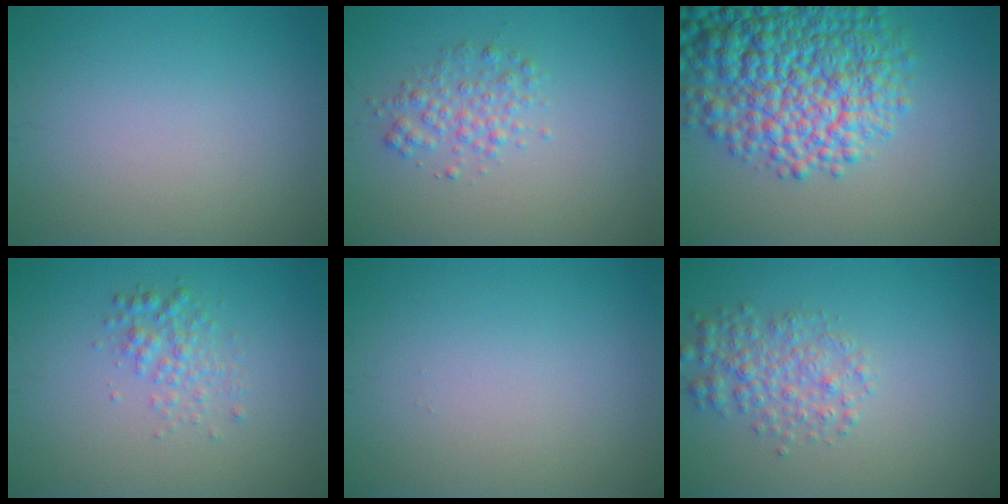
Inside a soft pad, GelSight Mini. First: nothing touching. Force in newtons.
{"total": 2.2, "press": 2.2, "slide": 0.0}
{"total": 11.7, "press": 11.7, "slide": 0.5}
{"total": 2.1, "press": 2.1, "slide": 0.0}
{"total": 0.0}
{"total": 3.1, "press": 3.1, "slide": 0.1}